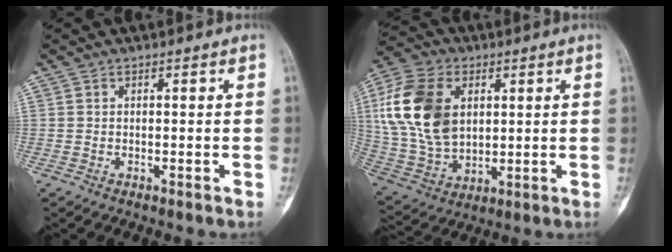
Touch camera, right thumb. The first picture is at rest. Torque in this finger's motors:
{"motor_torque": [1.27, 1.39, 1.07, -0.56, 0.69]}